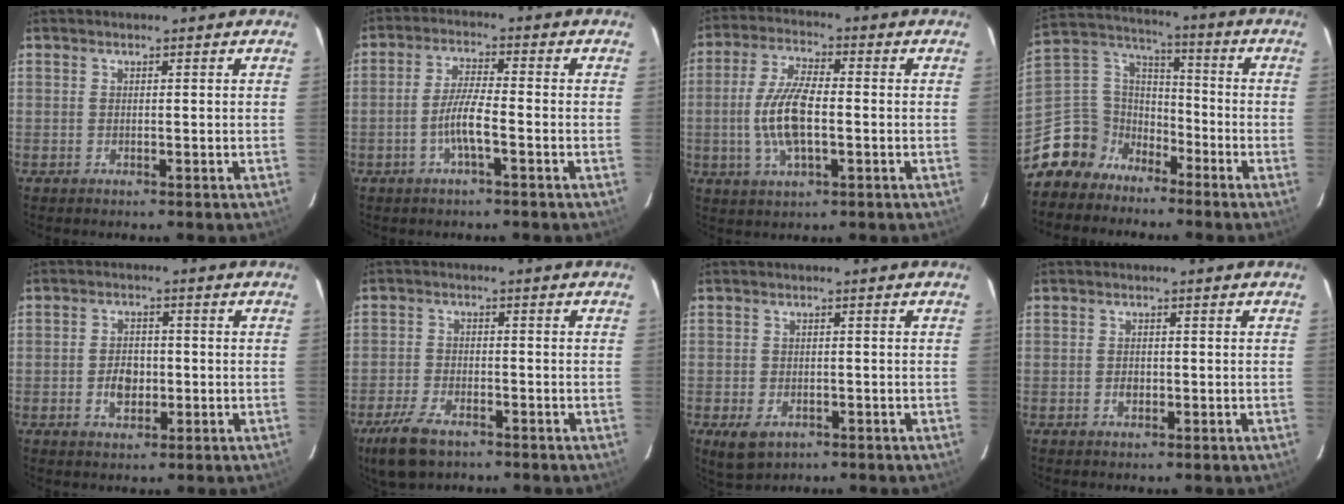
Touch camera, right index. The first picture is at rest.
{"total": 5.3, "force": [-2.3, 0.4, 4.8], "torque": [-0.098, 0.002, -0.043]}
{"total": 10.5, "force": [-1.7, 3.8, 9.7], "torque": [-0.200, 0.003, -0.033]}
{"total": 11.7, "force": [-8.6, 7.7, 1.4], "torque": [-0.064, 0.056, -0.166]}
{"total": 4.9, "force": [-1.1, 3.3, 3.5], "torque": [-0.066, 0.006, -0.015]}
{"total": 8.1, "force": [-5.5, 3.8, 4.6], "torque": [-0.124, -0.012, -0.104]}
{"total": 4.9, "force": [-2.3, 3.3, 2.8], "torque": [-0.062, -0.011, -0.033]}
{"total": 1.8, "force": [-0.5, 1.2, 1.2], "torque": [-0.024, 0.002, -0.009]}